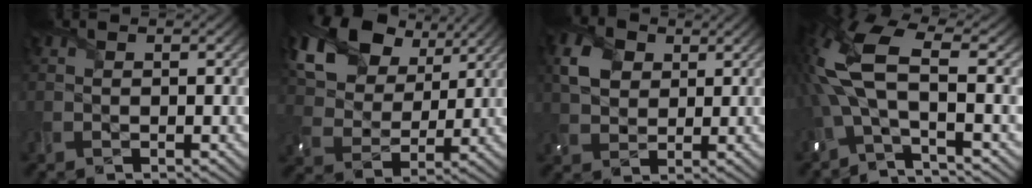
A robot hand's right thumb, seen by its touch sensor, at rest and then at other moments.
{"total": 18.7, "force": [10.6, 12.3, 9.5], "torque": [-0.246, 0.040, 0.222]}
{"total": 5.3, "force": [1.9, 4.0, 2.9], "torque": [-0.074, 0.005, 0.036]}
{"total": 10.7, "force": [-0.2, 4.0, 9.9], "torque": [-0.252, 0.004, -0.023]}